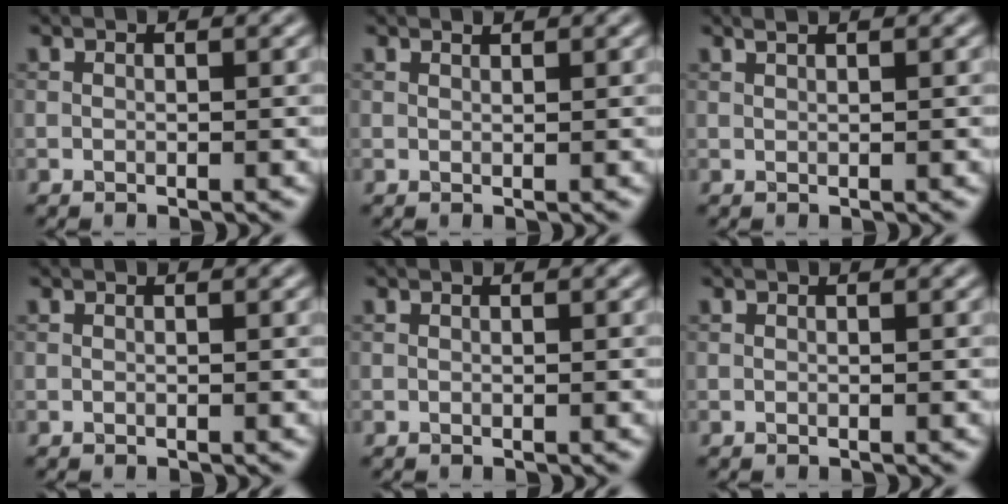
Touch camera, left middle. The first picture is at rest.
{"total": 0.6, "force": [0.6, 0.0, 0.1], "torque": [-0.003, -0.001, 0.011]}
{"total": 1.2, "force": [0.9, 0.3, 0.7], "torque": [-0.006, -0.001, 0.006]}
{"total": 0.0}
{"total": 0.0}
{"total": 0.0}